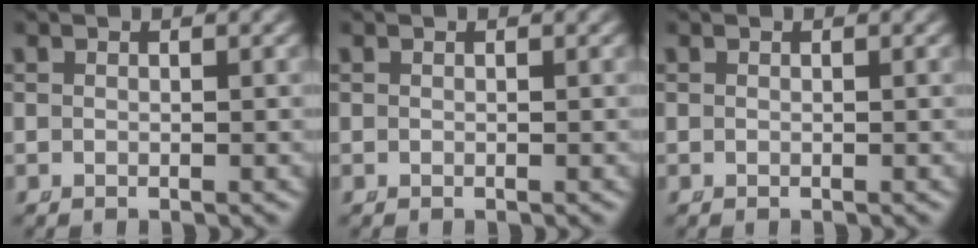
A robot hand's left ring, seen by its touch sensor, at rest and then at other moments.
{"total": 0.0}
{"total": 0.0}